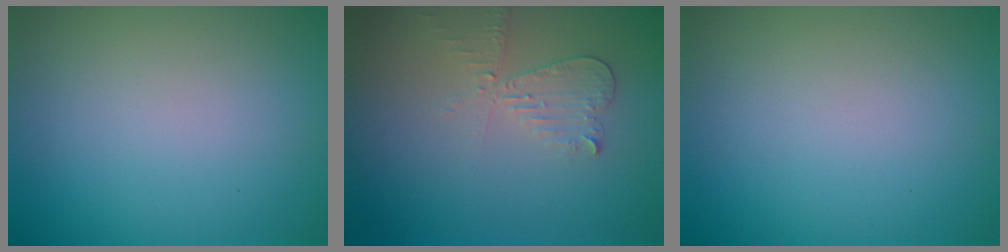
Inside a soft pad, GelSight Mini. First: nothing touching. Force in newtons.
{"total": 2.4, "press": 2.3, "slide": 0.5}
{"total": 0.0}